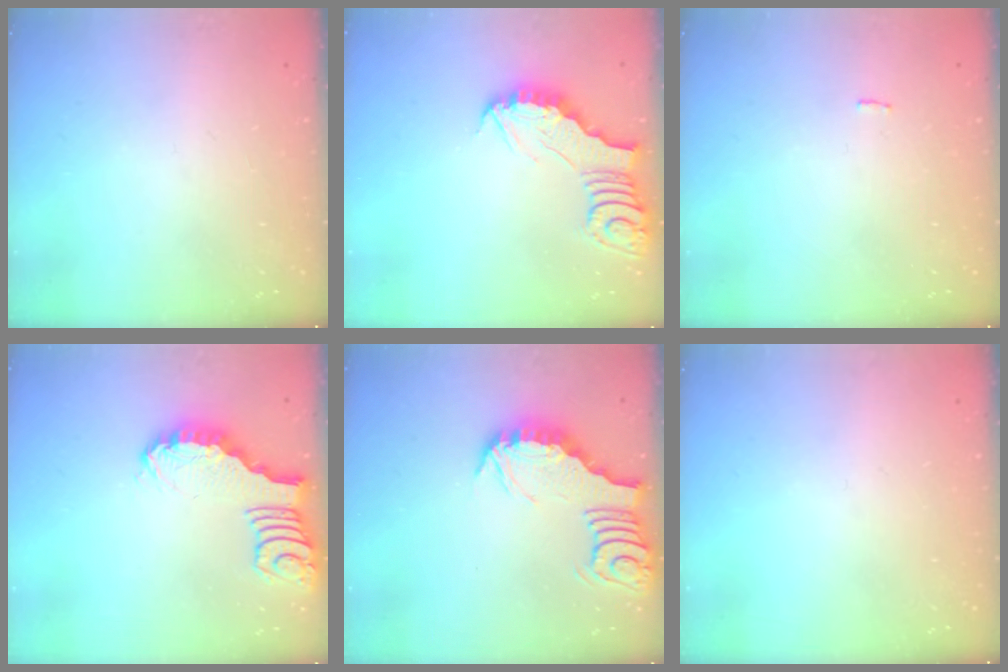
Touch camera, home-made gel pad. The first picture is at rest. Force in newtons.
{"total": 3.4, "press": 3.3, "slide": 0.4}
{"total": 2.3, "press": 2.3, "slide": 0.1}
{"total": 2.5, "press": 2.5, "slide": 0.2}
{"total": 3.6, "press": 3.6, "slide": 0.3}
{"total": 0.0}